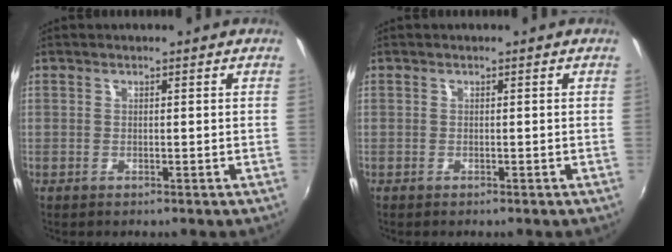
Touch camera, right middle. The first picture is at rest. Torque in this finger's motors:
{"motor_torque": [0.25, -0.26, -0.02, 0.00]}